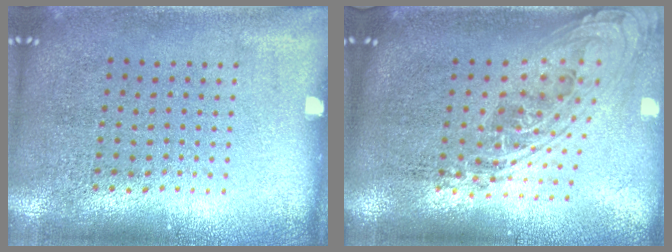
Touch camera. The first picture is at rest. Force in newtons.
{"total": 2.2, "press": 1.6, "slide": 1.4}